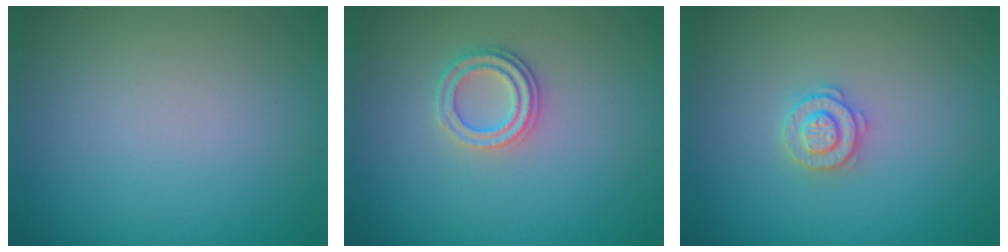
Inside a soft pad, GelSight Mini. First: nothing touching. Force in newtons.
{"total": 2.3, "press": 2.1, "slide": 1.0}
{"total": 2.2, "press": 2.2, "slide": 0.3}